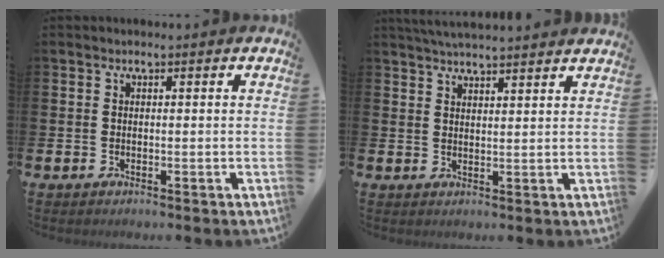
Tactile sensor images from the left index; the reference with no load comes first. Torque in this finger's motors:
{"motor_torque": [1.01, -1.13, 0.25, 0.08]}